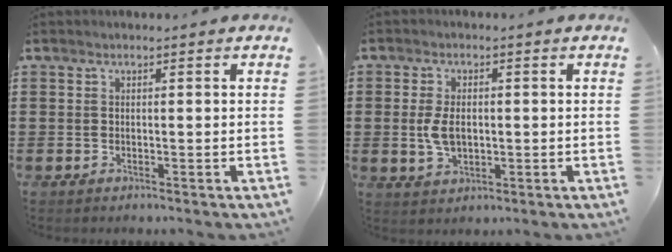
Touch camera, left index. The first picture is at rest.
{"total": 4.8, "force": [0.0, 2.7, 4.0], "torque": [-0.091, 0.002, -0.004]}